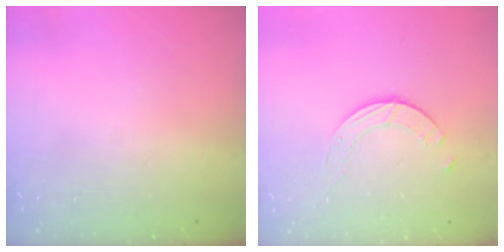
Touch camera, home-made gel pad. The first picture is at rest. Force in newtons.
{"total": 2.3, "press": 2.3, "slide": 0.3}